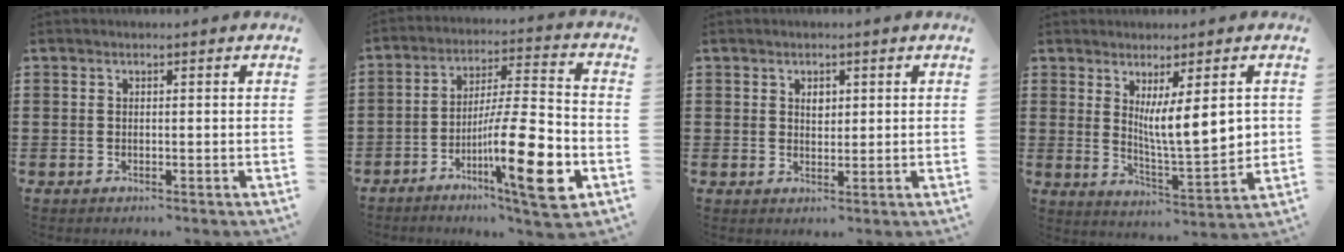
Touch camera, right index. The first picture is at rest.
{"total": 16.1, "force": [-6.2, 3.0, 14.6], "torque": [-0.236, 0.002, -0.102]}
{"total": 2.0, "force": [0.8, 1.3, 1.3], "torque": [-0.021, 0.003, 0.012]}
{"total": 8.9, "force": [2.7, 1.6, 8.4], "torque": [-0.144, -0.014, 0.044]}